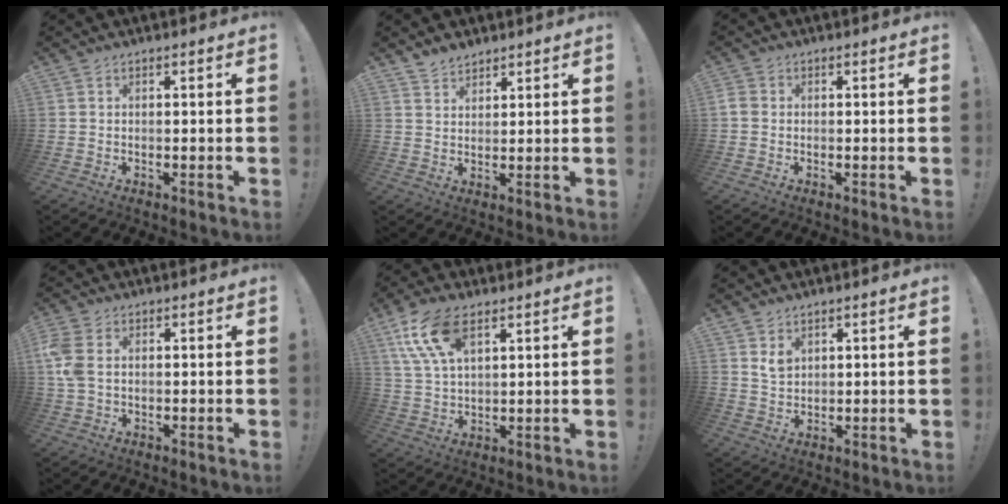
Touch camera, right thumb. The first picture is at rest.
{"total": 3.9, "force": [3.5, 1.7, 0.5], "torque": [-0.007, -0.025, 0.065]}
{"total": 2.2, "force": [-0.2, 1.8, 1.3], "torque": [-0.022, 0.006, -0.002]}
{"total": 6.3, "force": [1.2, 4.2, 4.5], "torque": [-0.111, 0.002, 0.022]}
{"total": 13.1, "force": [6.4, 6.6, 9.4], "torque": [-0.180, -0.016, 0.120]}
{"total": 4.7, "force": [3.1, 3.2, 1.6], "torque": [-0.019, -0.017, 0.056]}